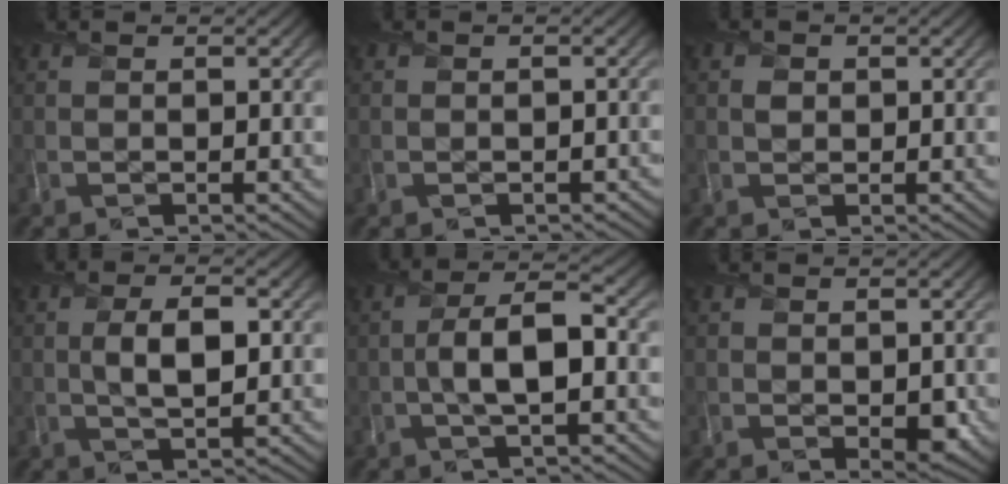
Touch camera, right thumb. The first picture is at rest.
{"total": 0.8, "force": [-0.4, 0.7, 0.0], "torque": [0.002, -0.008, -0.009]}
{"total": 1.3, "force": [0.2, 1.2, 0.5], "torque": [-0.008, -0.002, -0.001]}
{"total": 5.0, "force": [0.2, 2.2, 4.4], "torque": [-0.087, 0.000, 0.002]}
{"total": 6.7, "force": [-1.0, 2.5, 6.1], "torque": [-0.116, 0.009, -0.025]}
{"total": 2.5, "force": [-0.2, 1.8, 1.7], "torque": [-0.027, -0.014, 0.000]}